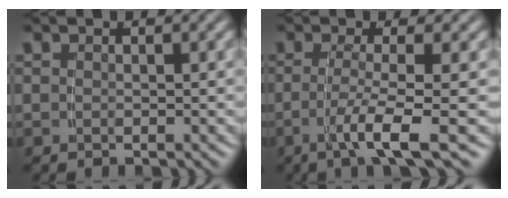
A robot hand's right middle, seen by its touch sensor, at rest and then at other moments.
{"total": 4.4, "force": [-2.0, -0.4, 3.9], "torque": [-0.074, -0.019, -0.025]}